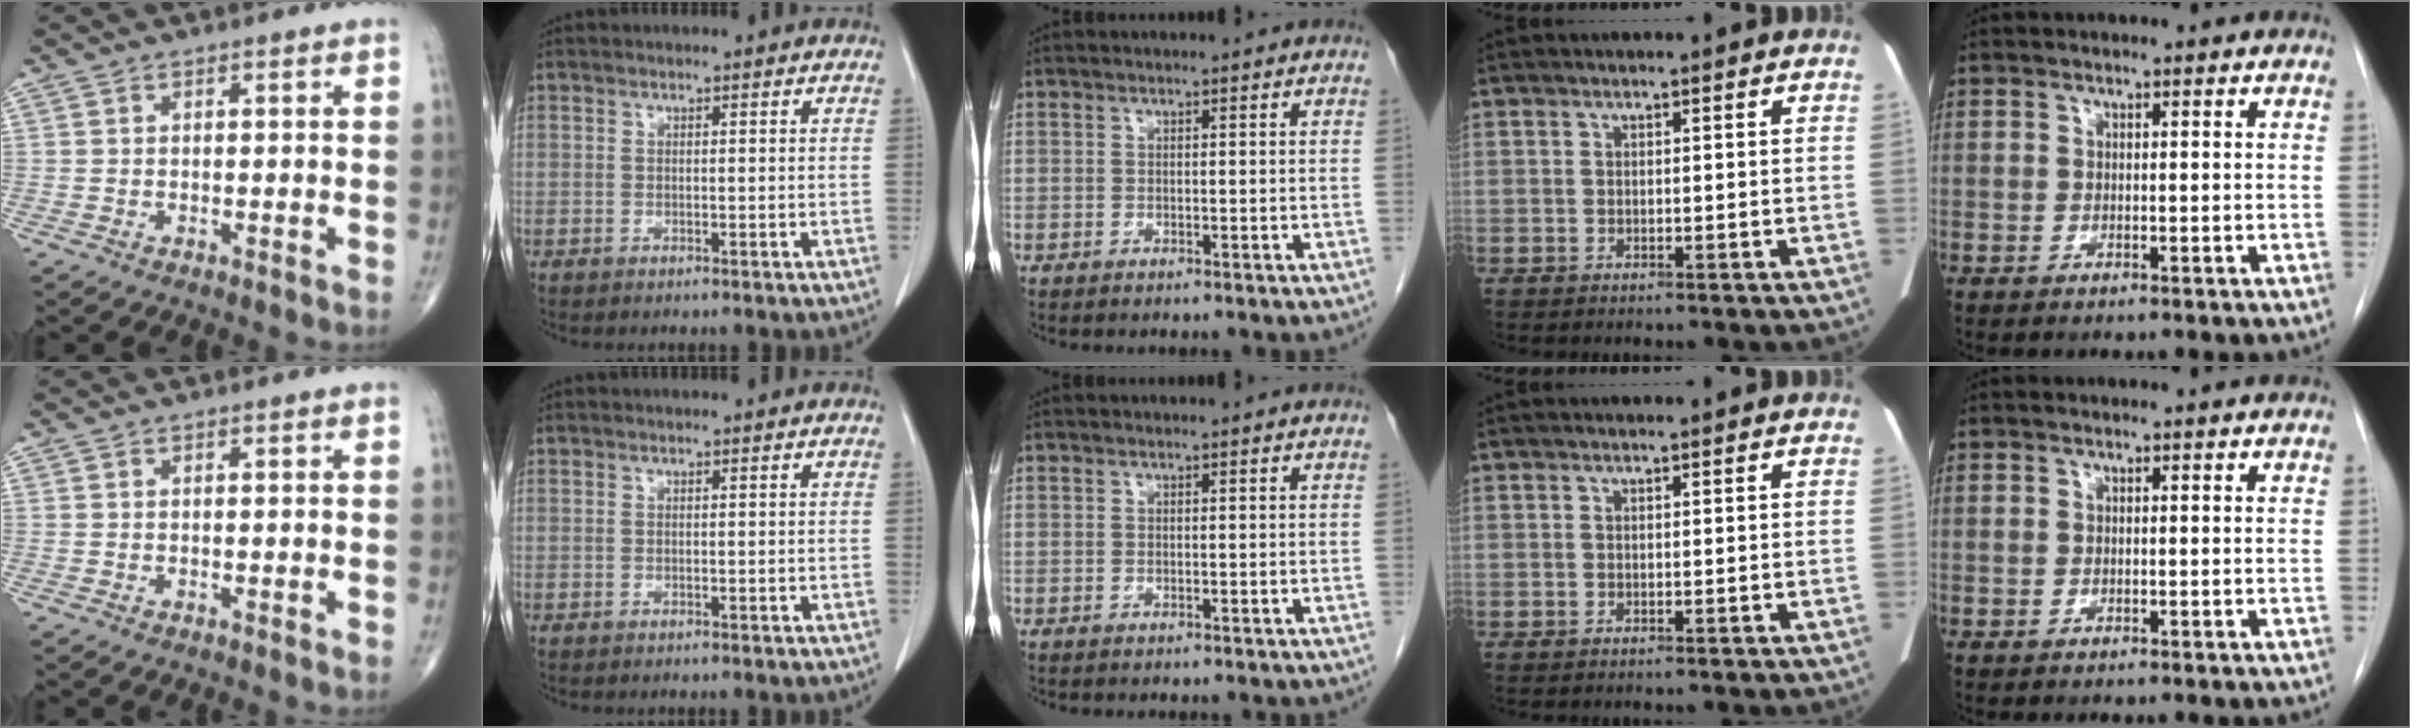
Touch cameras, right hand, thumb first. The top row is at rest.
{}